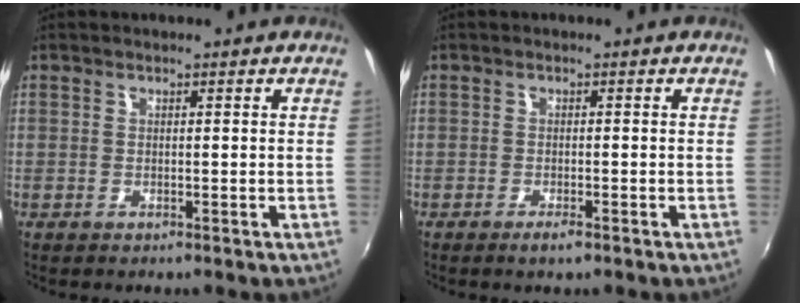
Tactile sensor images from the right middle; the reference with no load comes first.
{"total": 1.8, "force": [-1.2, 0.3, 1.2], "torque": [-0.027, -0.003, -0.023]}